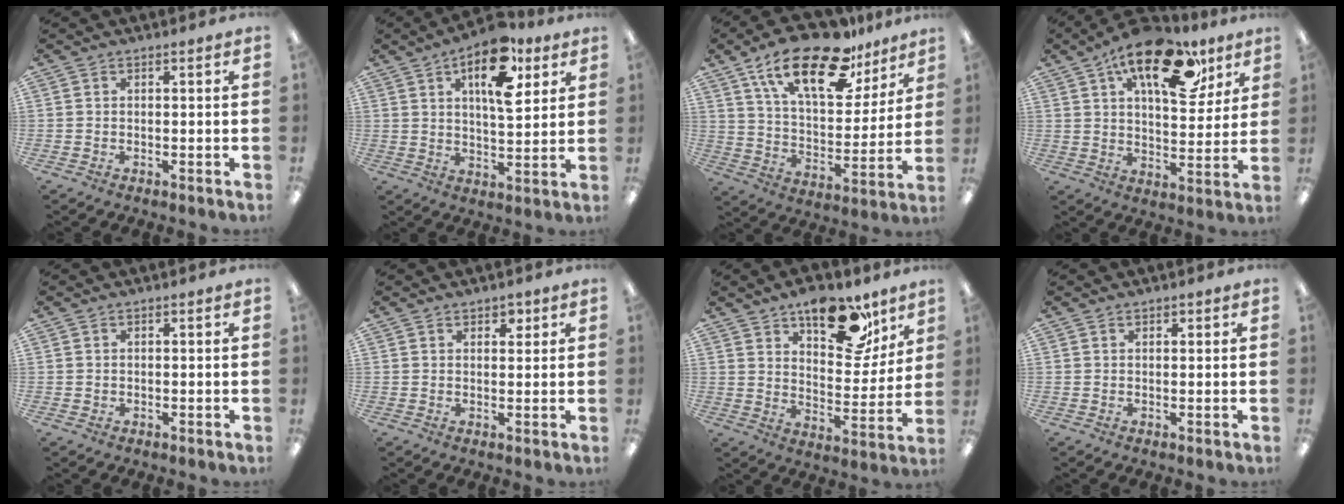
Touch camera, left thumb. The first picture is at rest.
{"total": 15.4, "force": [8.0, 7.1, 11.1], "torque": [-0.152, -0.031, 0.131]}
{"total": 23.0, "force": [14.5, 9.8, 14.9], "torque": [-0.243, -0.076, 0.247]}
{"total": 20.6, "force": [11.1, 9.5, 14.4], "torque": [-0.213, -0.043, 0.182]}
{"total": 0.5, "force": [0.1, 0.5, 0.0], "torque": [0.000, 0.004, 0.000]}
{"total": 2.4, "force": [1.6, 1.4, 1.1], "torque": [-0.008, -0.004, 0.026]}
{"total": 18.5, "force": [11.9, 9.3, 10.6], "torque": [-0.133, -0.066, 0.200]}
{"total": 1.0, "force": [0.6, 0.6, 0.4], "torque": [-0.001, -0.001, 0.009]}